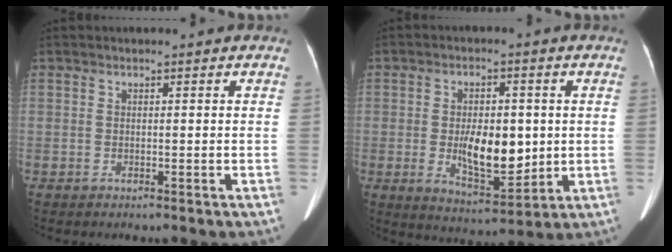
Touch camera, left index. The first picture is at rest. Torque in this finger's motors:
{"motor_torque": [0.30, -0.04, 0.24, 0.13]}